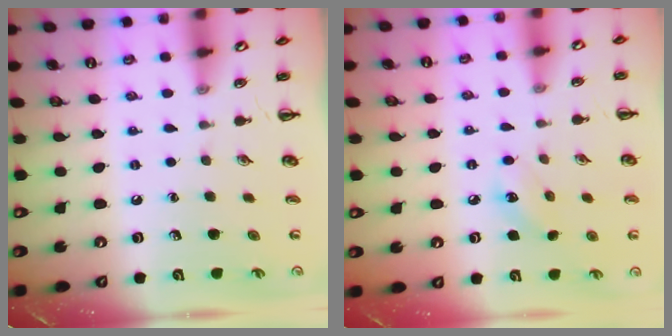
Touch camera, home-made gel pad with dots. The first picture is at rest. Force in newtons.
{"total": 6.3, "press": 6.1, "slide": 1.7}